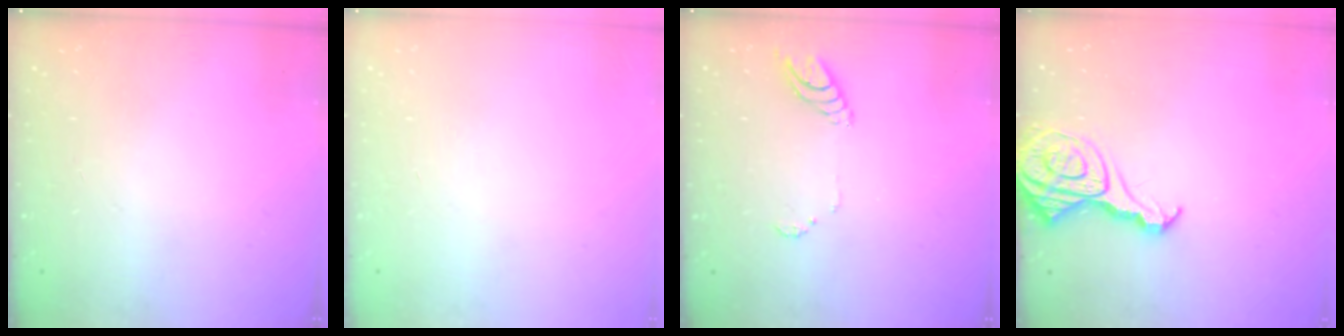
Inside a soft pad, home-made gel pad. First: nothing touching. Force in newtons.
{"total": 0.0}
{"total": 6.5, "press": 6.5, "slide": 0.4}
{"total": 12.9, "press": 12.8, "slide": 1.4}